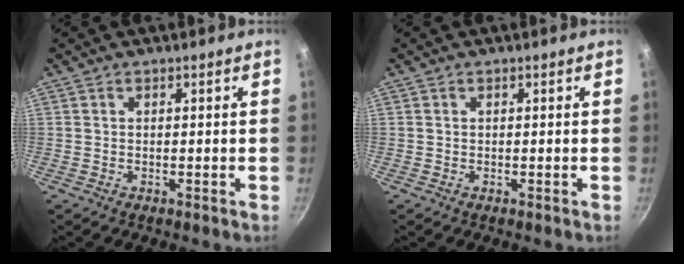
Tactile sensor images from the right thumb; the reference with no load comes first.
{"total": 0.0}